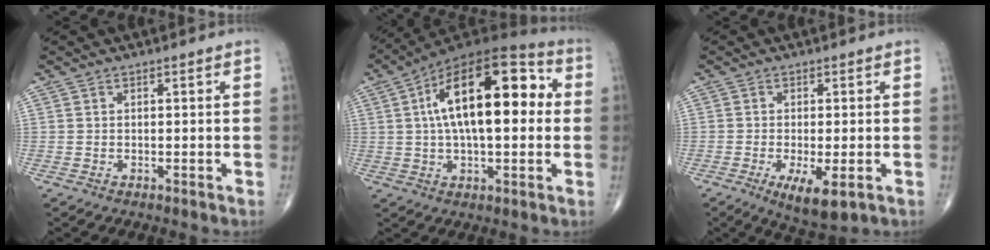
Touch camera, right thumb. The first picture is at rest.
{"total": 21.9, "force": [3.5, 9.8, 19.3], "torque": [-0.295, 0.024, 0.043]}
{"total": 6.9, "force": [-2.6, 2.1, 6.1], "torque": [-0.099, -0.017, -0.039]}